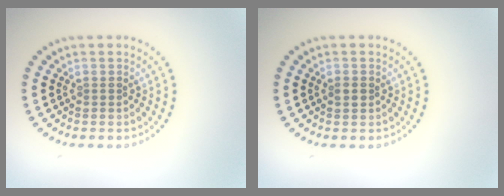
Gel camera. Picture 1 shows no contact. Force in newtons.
{"total": 1.3, "press": 1.3, "slide": 0.1}